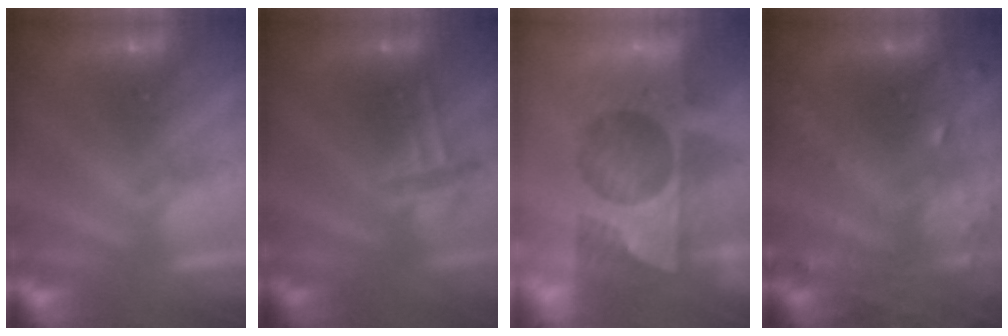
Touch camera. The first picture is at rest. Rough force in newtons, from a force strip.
{"total": 2.8}
{"total": 11.8}
{"total": 7.6}